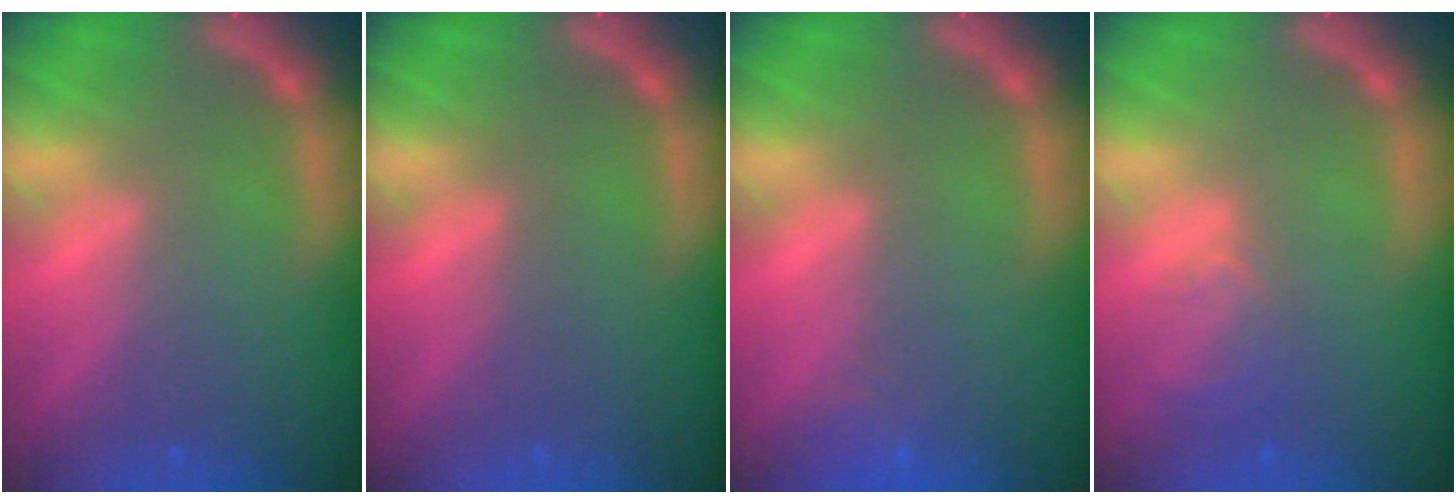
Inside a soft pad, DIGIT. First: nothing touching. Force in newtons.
{"total": 0.0}
{"total": 1.4}
{"total": 2.5}